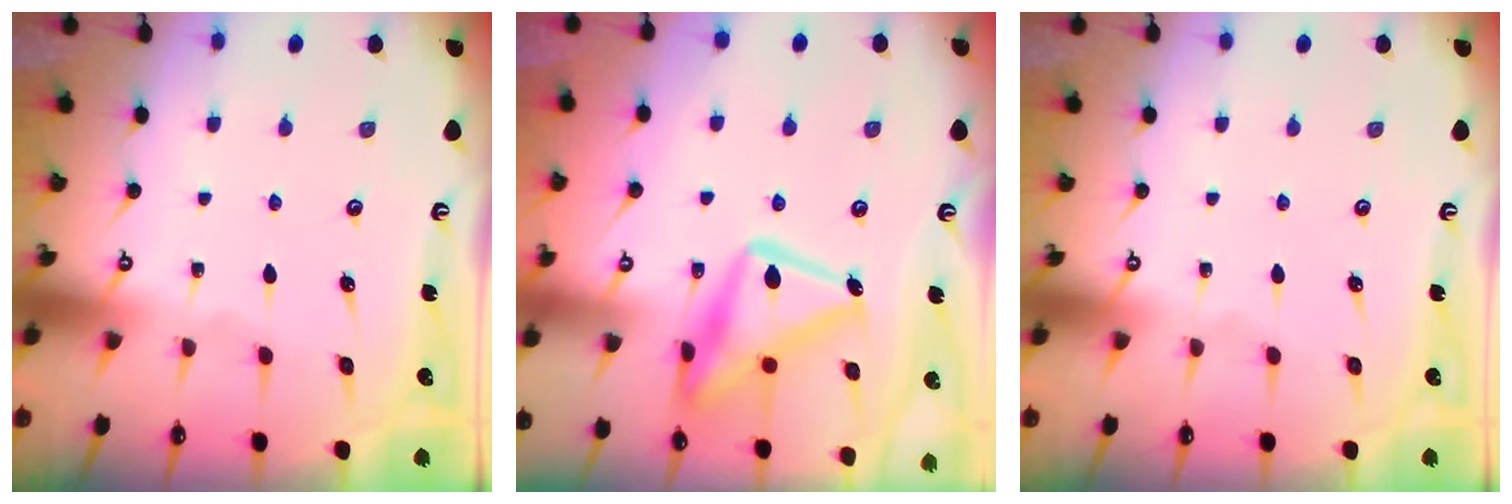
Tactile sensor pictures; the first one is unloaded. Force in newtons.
{"total": 19.3, "press": 19.3, "slide": 1.3}
{"total": 0.0}